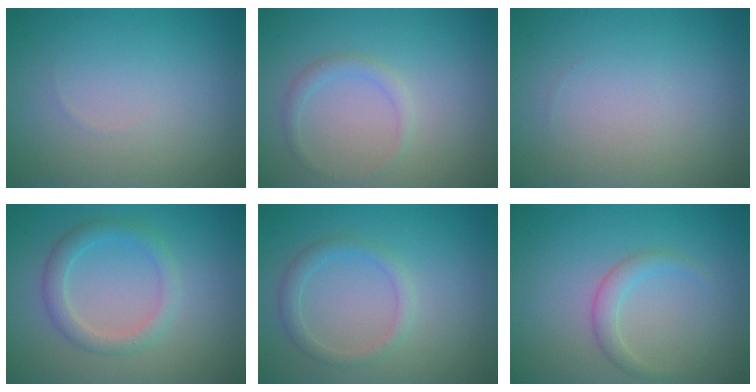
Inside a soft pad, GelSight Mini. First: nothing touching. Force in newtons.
{"total": 1.3, "press": 1.3, "slide": 0.1}
{"total": 0.0}
{"total": 2.6, "press": 2.6, "slide": 0.1}
{"total": 1.8, "press": 1.8, "slide": 0.2}
{"total": 1.7, "press": 1.7, "slide": 0.1}